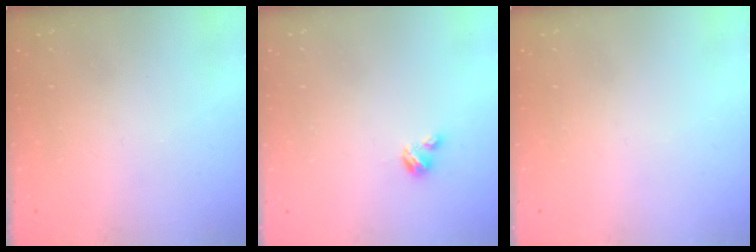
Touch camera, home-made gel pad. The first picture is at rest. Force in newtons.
{"total": 2.9, "press": 2.9, "slide": 0.3}
{"total": 0.0}